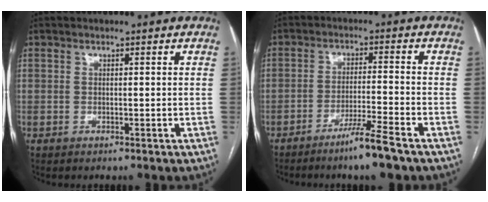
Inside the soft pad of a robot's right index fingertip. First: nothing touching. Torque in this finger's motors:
{"motor_torque": [0.00, -0.09, -0.18, -0.07]}